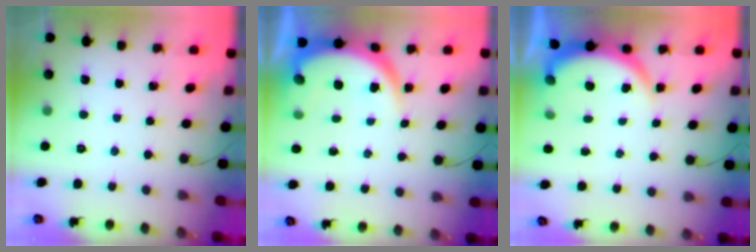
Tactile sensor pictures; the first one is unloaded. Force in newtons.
{"total": 8.4, "press": 8.4, "slide": 1.0}
{"total": 5.1, "press": 5.1, "slide": 0.4}